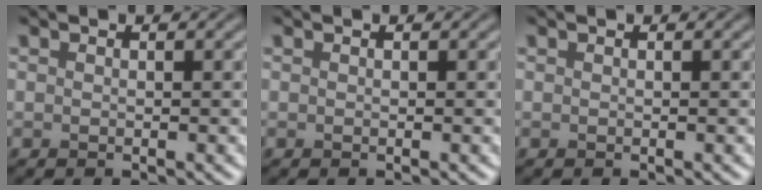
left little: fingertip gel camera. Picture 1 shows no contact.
{"total": 0.0}
{"total": 0.0}